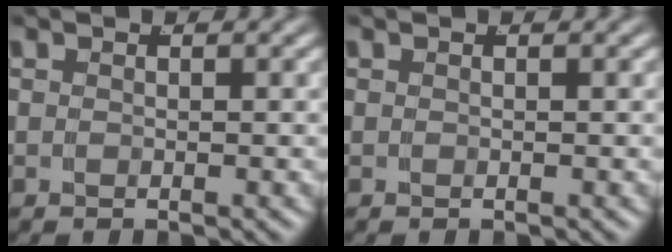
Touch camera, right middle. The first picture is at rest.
{"total": 0.0}